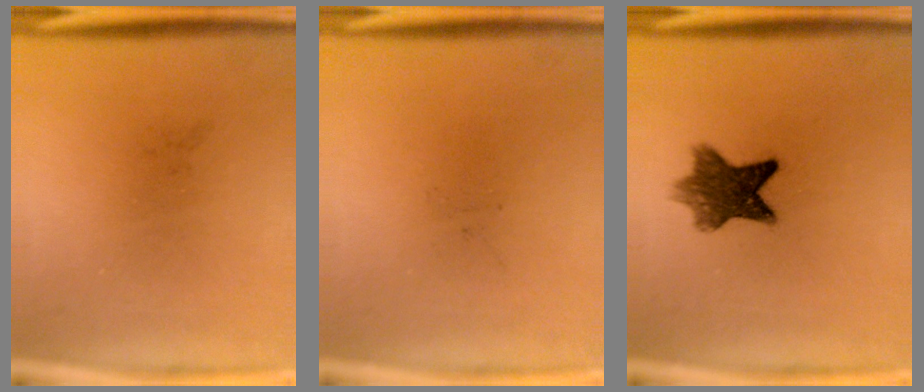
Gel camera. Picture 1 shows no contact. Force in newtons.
{"total": 0.0}
{"total": 8.1}